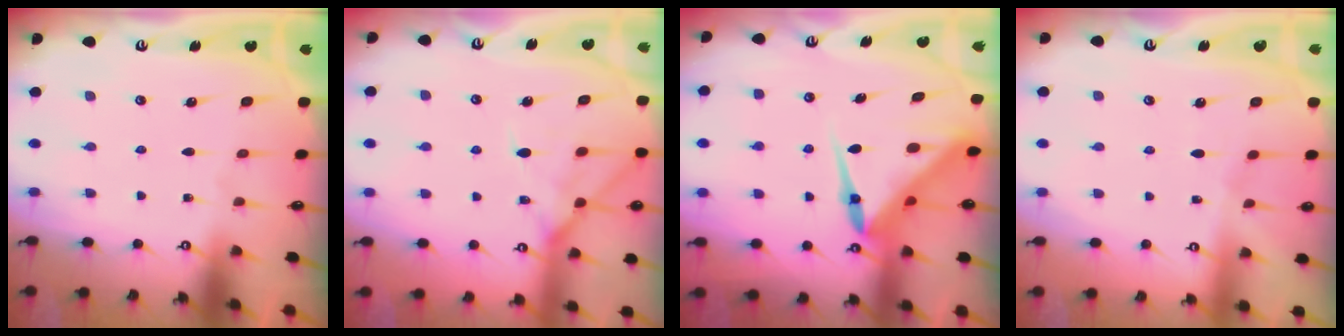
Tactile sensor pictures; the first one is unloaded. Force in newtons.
{"total": 12.7, "press": 12.7, "slide": 1.1}
{"total": 10.8, "press": 10.8, "slide": 1.1}
{"total": 2.2, "press": 2.1, "slide": 0.4}